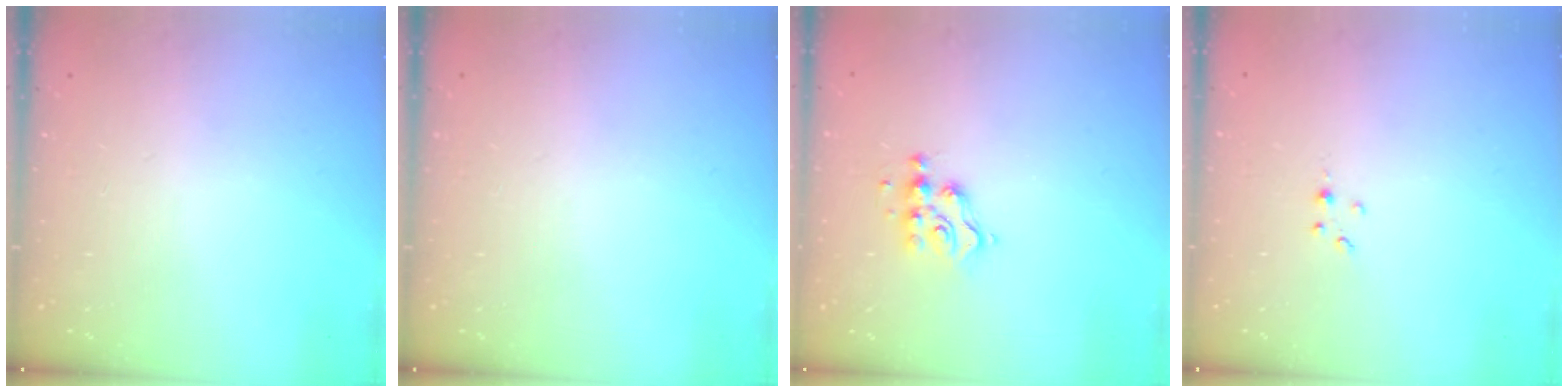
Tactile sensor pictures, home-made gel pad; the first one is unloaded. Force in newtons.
{"total": 0.0}
{"total": 6.5, "press": 6.5, "slide": 0.3}
{"total": 1.0, "press": 1.0, "slide": 0.1}